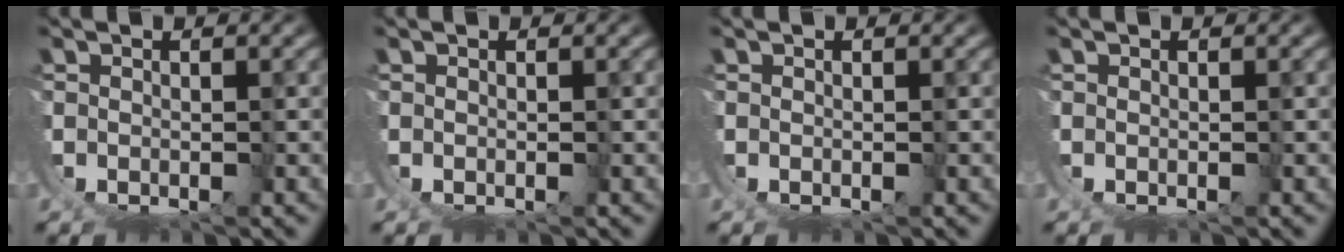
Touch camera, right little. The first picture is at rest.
{"total": 0.0}
{"total": 0.0}
{"total": 0.0}